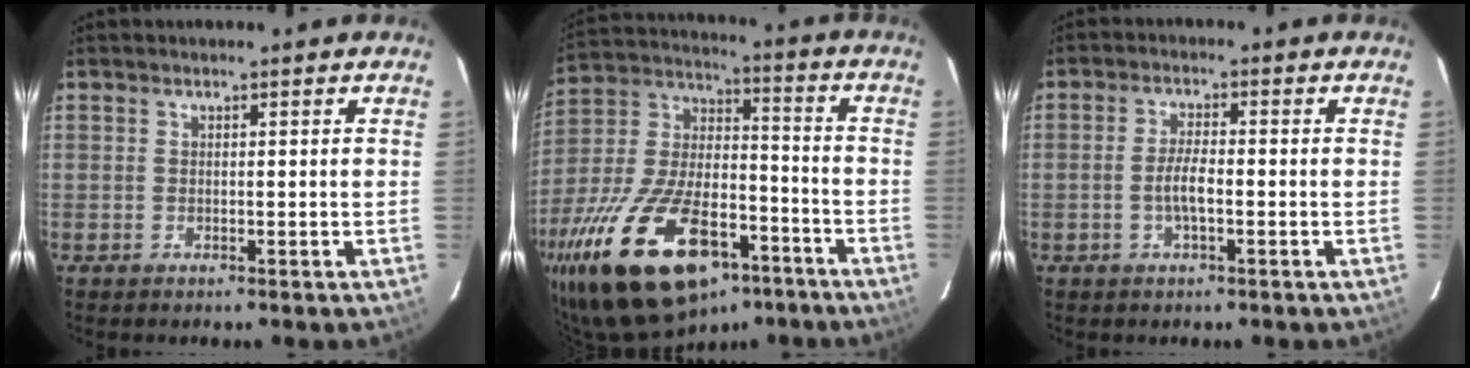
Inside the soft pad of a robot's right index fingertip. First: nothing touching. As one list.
[{"total": 28.8, "force": [-17.5, 13.3, 18.7], "torque": [-0.371, -0.016, -0.278]}, {"total": 3.8, "force": [-1.2, 0.9, 3.5], "torque": [-0.071, 0.000, -0.022]}]